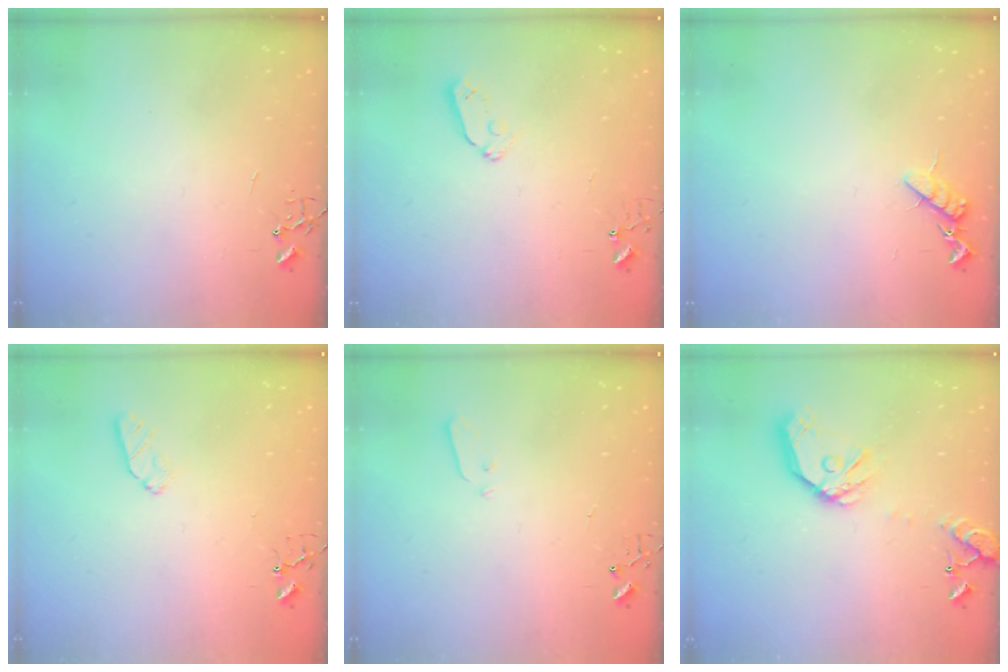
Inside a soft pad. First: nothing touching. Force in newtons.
{"total": 4.7, "press": 4.6, "slide": 0.9}
{"total": 9.1, "press": 9.1, "slide": 0.6}
{"total": 6.1, "press": 6.1, "slide": 0.8}
{"total": 2.2, "press": 2.1, "slide": 0.3}
{"total": 16.8, "press": 16.6, "slide": 2.9}